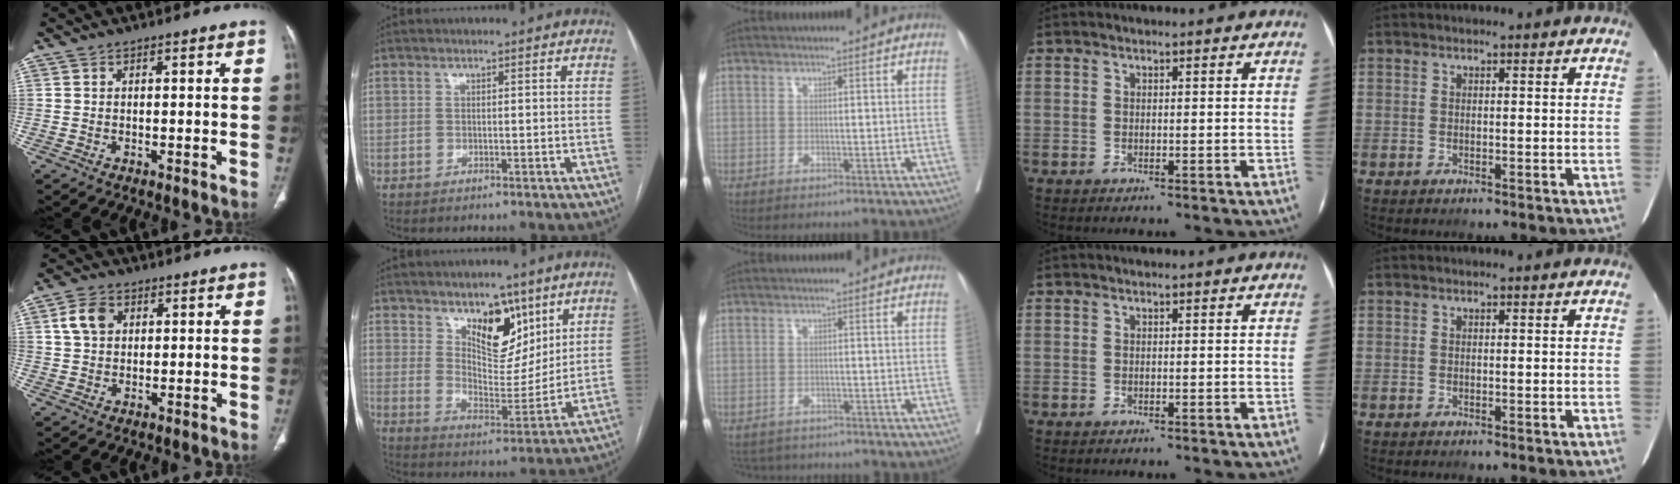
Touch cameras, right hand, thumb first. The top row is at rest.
{"thumb": {"total": 5.5, "force": [1.7, 4.1, 3.3], "torque": [-0.054, 0.004, 0.031]}, "index": {"total": 9.9, "force": [6.0, 4.8, 6.2], "torque": [-0.096, -0.008, 0.109]}, "middle": {"total": 3.6, "force": [-3.5, 1.1, -0.3], "torque": [0.007, -0.004, -0.053]}}